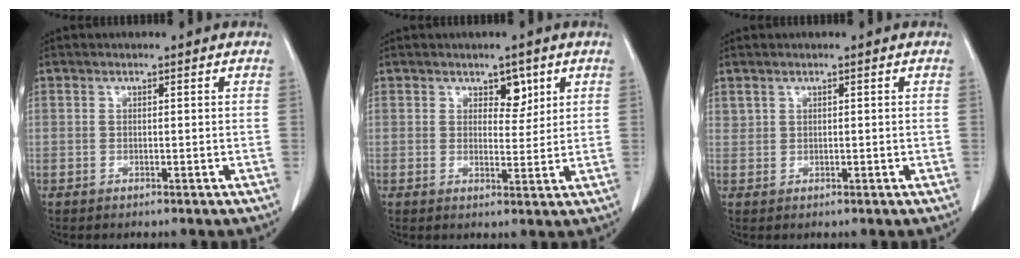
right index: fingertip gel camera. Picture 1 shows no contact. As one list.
[{"total": 3.3, "force": [1.8, 1.9, 2.0], "torque": [-0.019, -0.002, 0.028]}, {"total": 0.7, "force": [0.5, 0.4, 0.1], "torque": [0.000, 0.006, 0.013]}]